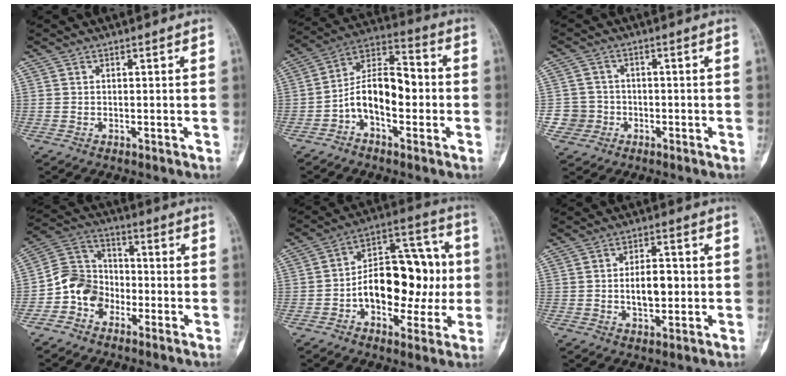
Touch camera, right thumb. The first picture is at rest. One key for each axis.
{"total": 12.3, "fx": -2.8, "fy": 6.8, "fz": 9.9, "tx": -0.154, "ty": 0.051, "tz": -0.058}
{"total": 4.6, "fx": -1.5, "fy": 4.3, "fz": 0.0, "tx": 0.025, "ty": 0.015, "tz": -0.031}
{"total": 9.4, "fx": -3.9, "fy": 7.5, "fz": 4.0, "tx": -0.056, "ty": 0.050, "tz": -0.085}
{"total": 19.2, "fx": -1.7, "fy": 11.7, "fz": 15.1, "tx": -0.179, "ty": 0.045, "tz": -0.026}
{"total": 7.0, "fx": -0.2, "fy": 3.8, "fz": 5.8, "tx": -0.080, "ty": 0.008, "tz": -0.001}